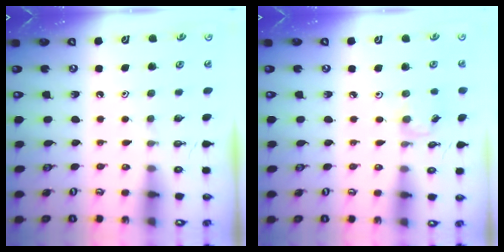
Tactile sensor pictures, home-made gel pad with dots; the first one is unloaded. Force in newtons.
{"total": 2.9, "press": 2.9, "slide": 0.4}